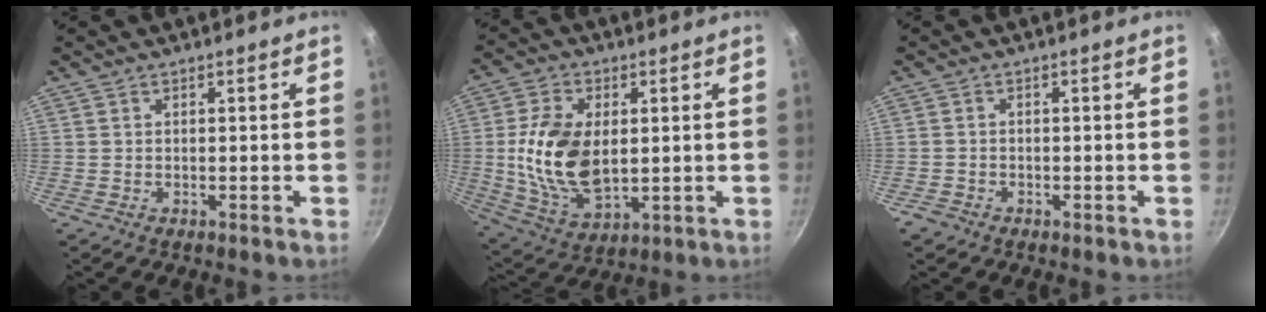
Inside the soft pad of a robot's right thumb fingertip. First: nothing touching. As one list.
[{"total": 15.4, "force": [1.0, 9.3, 12.2], "torque": [-0.220, -0.011, 0.027]}, {"total": 1.9, "force": [-1.2, 1.3, 0.6], "torque": [-0.014, 0.010, -0.022]}]